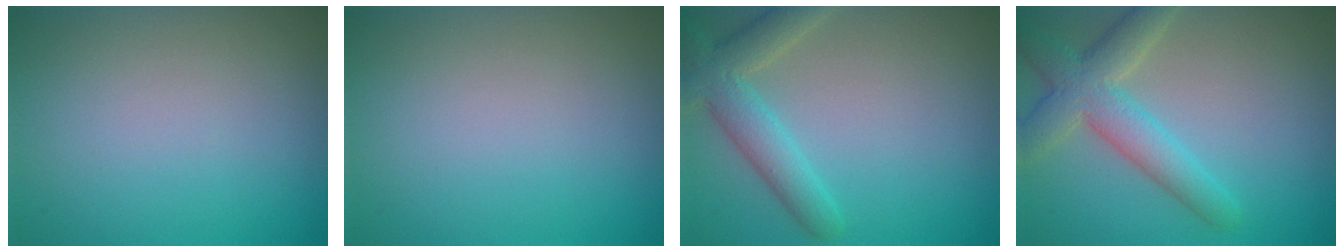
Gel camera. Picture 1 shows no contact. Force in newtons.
{"total": 0.0}
{"total": 4.5, "press": 4.5, "slide": 0.4}
{"total": 5.2, "press": 5.2, "slide": 0.2}